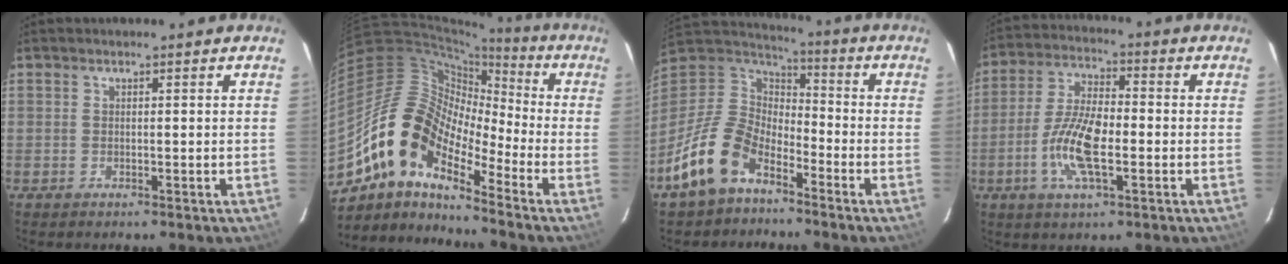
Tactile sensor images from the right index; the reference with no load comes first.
{"total": 14.8, "force": [-9.7, 6.3, 9.3], "torque": [-0.152, 0.008, -0.202]}
{"total": 14.6, "force": [-8.7, 8.5, 8.2], "torque": [-0.187, 0.007, -0.168]}
{"total": 11.0, "force": [-3.0, 3.7, 9.8], "torque": [-0.201, 0.000, -0.062]}